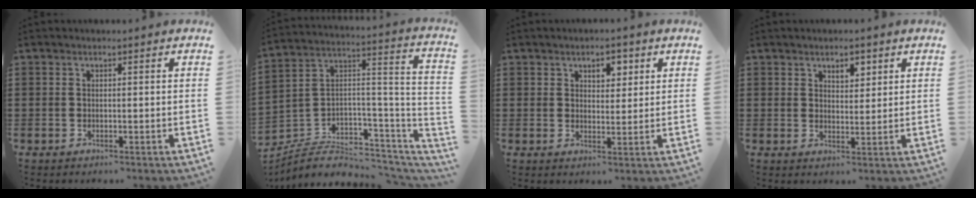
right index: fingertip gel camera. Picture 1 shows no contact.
{"total": 4.6, "force": [-2.6, 2.9, 2.4], "torque": [-0.060, -0.017, -0.053]}
{"total": 3.4, "force": [1.8, 2.0, 2.1], "torque": [-0.031, 0.005, 0.025]}
{"total": 3.0, "force": [1.9, 1.5, 1.7], "torque": [-0.021, 0.001, 0.031]}